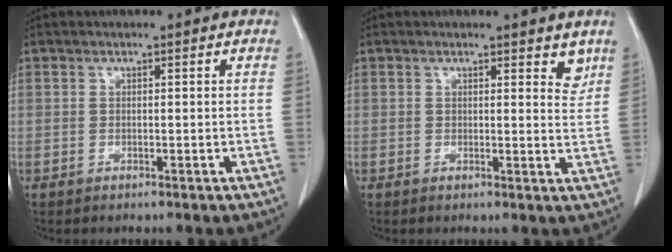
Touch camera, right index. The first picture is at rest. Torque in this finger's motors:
{"motor_torque": [-0.11, 0.15, 0.05, 0.00]}